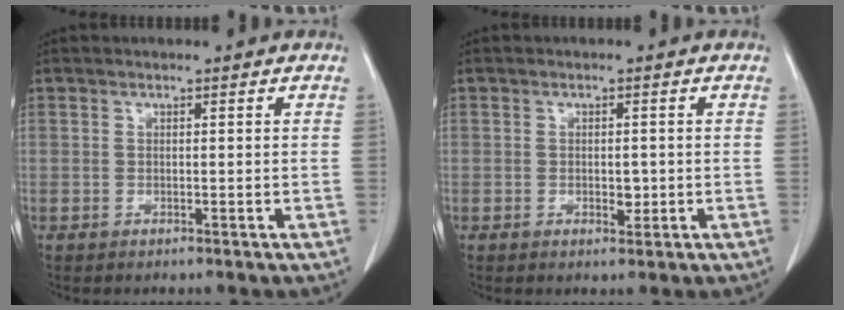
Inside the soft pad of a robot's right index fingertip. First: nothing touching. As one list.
[{"total": 2.1, "force": [-0.3, 1.1, 1.7], "torque": [-0.027, -0.001, 0.000]}]